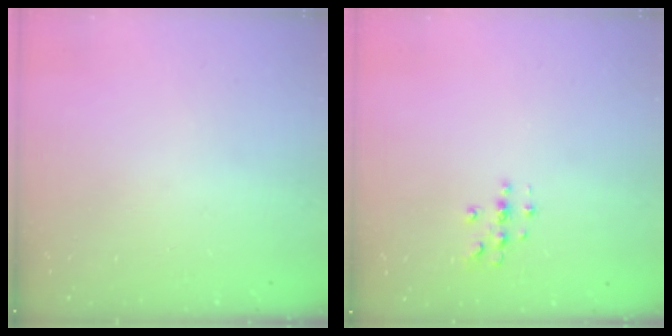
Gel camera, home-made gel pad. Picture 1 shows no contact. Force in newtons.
{"total": 3.0, "press": 3.0, "slide": 0.3}